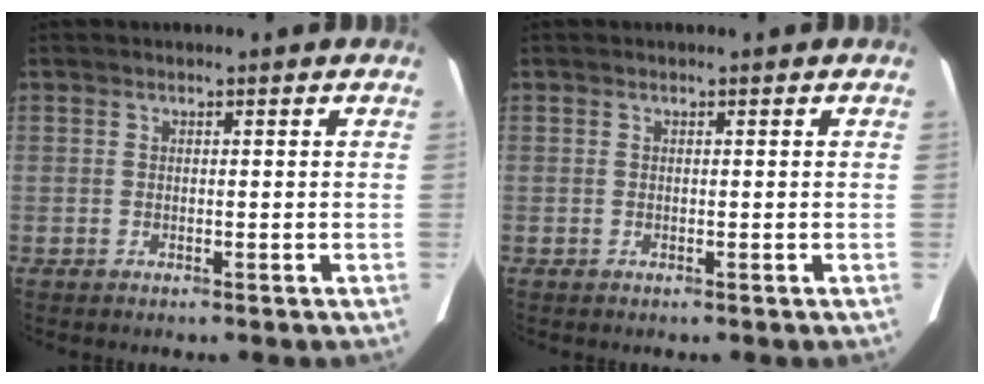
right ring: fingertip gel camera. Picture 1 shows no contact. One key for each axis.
{"total": 0.0}